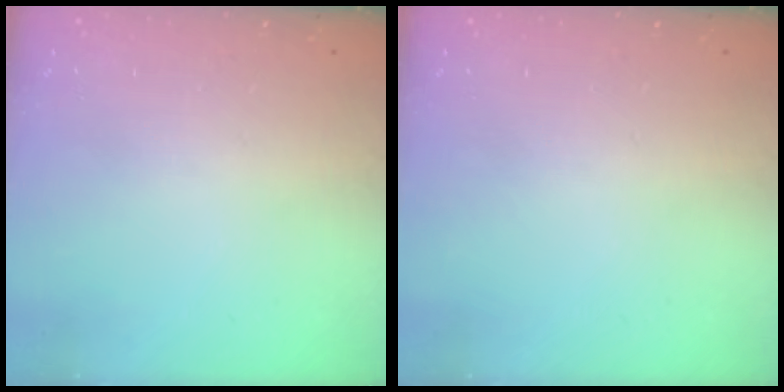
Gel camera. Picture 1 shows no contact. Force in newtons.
{"total": 0.0}